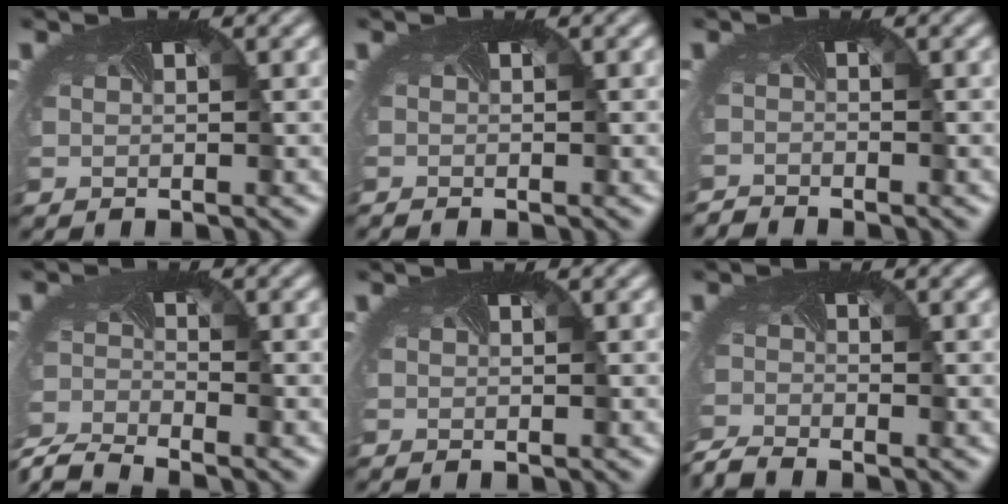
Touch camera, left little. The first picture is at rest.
{"total": 0.5, "force": [-0.4, -0.3, -0.1], "torque": [0.001, -0.003, -0.007]}
{"total": 1.8, "force": [-1.6, -0.5, -0.7], "torque": [0.002, -0.014, -0.034]}
{"total": 5.8, "force": [-5.5, 0.7, 1.5], "torque": [-0.039, -0.028, -0.111]}
{"total": 0.0}
{"total": 2.7, "force": [-2.6, -0.1, 0.2], "torque": [-0.013, -0.021, -0.058]}